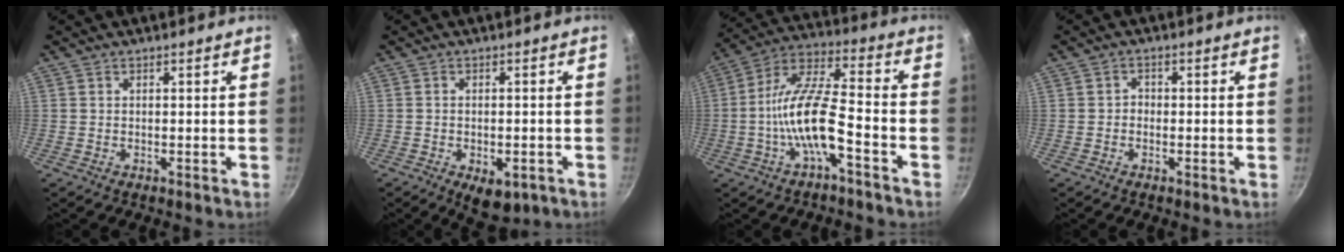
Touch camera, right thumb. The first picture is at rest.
{"total": 6.4, "force": [-2.6, 3.5, 4.7], "torque": [-0.045, 0.009, -0.026]}
{"total": 13.5, "force": [-4.8, 4.1, 11.9], "torque": [-0.229, 0.044, -0.100]}
{"total": 1.3, "force": [-0.6, 1.1, 0.5], "torque": [-0.001, 0.007, -0.012]}